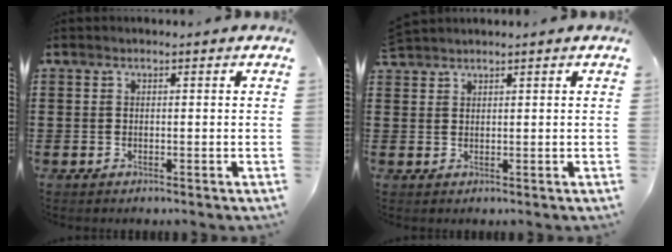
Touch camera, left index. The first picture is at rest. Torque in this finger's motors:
{"motor_torque": [-1.85, 0.28, -0.76, -0.21]}